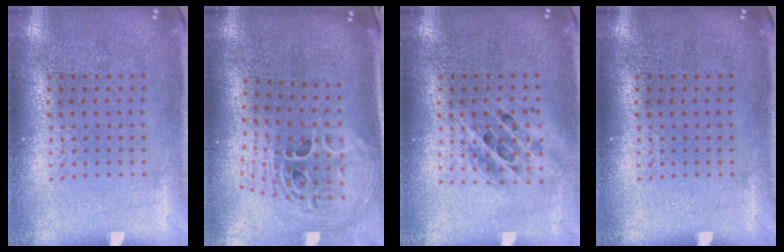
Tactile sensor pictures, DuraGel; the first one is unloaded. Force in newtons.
{"total": 2.9, "press": 2.0, "slide": 2.1}
{"total": 1.5, "press": 1.3, "slide": 0.7}
{"total": 0.0}